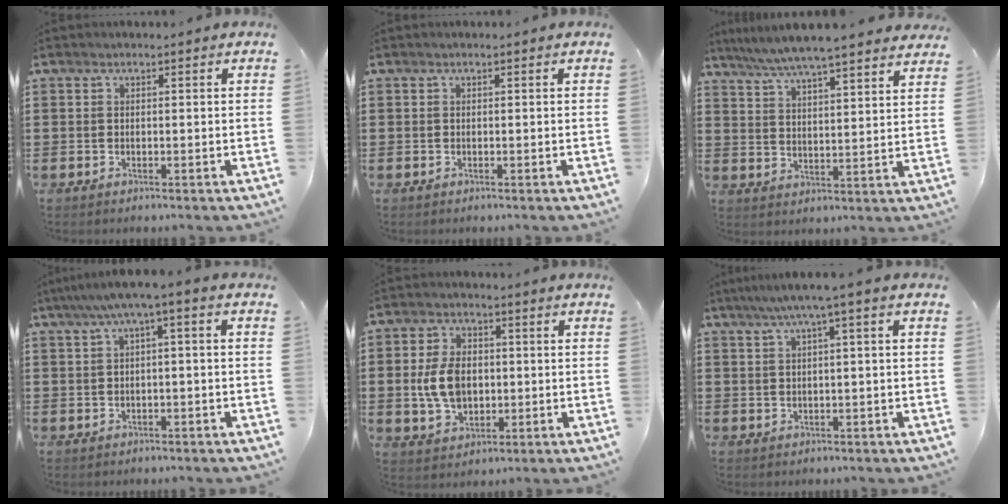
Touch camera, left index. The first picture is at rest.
{"total": 0.0}
{"total": 5.9, "force": [5.6, -0.3, 2.0], "torque": [-0.060, -0.027, 0.098]}
{"total": 3.2, "force": [-0.6, 0.3, 3.1], "torque": [-0.057, 0.002, -0.017]}
{"total": 7.5, "force": [-0.1, 5.1, 5.6], "torque": [-0.129, 0.005, -0.010]}
{"total": 3.0, "force": [0.7, -0.3, 2.9], "torque": [-0.055, -0.002, 0.007]}